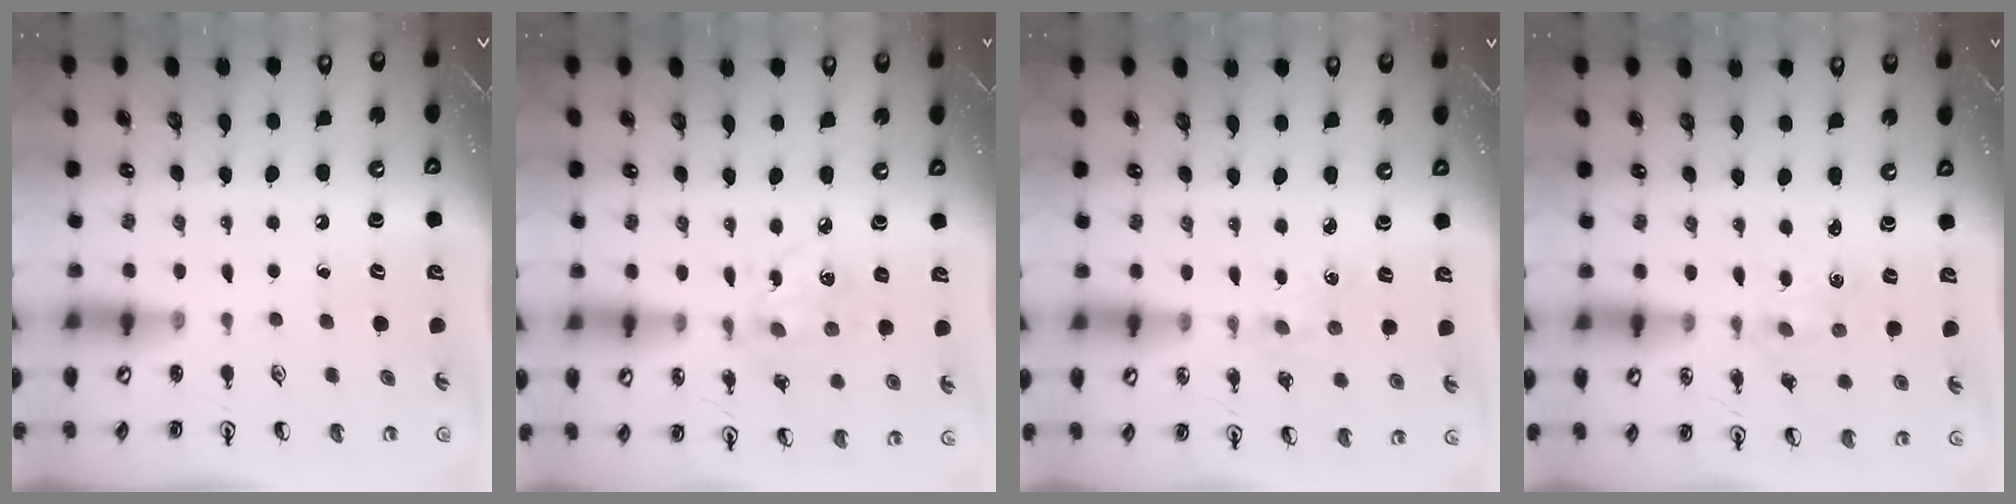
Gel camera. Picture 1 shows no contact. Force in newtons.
{"total": 5.4, "press": 5.4, "slide": 0.5}
{"total": 2.9, "press": 2.8, "slide": 0.4}
{"total": 1.1, "press": 1.1, "slide": 0.4}